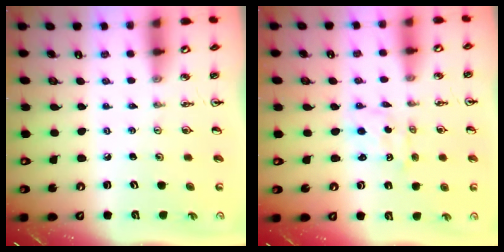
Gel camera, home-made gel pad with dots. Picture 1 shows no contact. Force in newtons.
{"total": 0.7, "press": 0.7, "slide": 0.1}